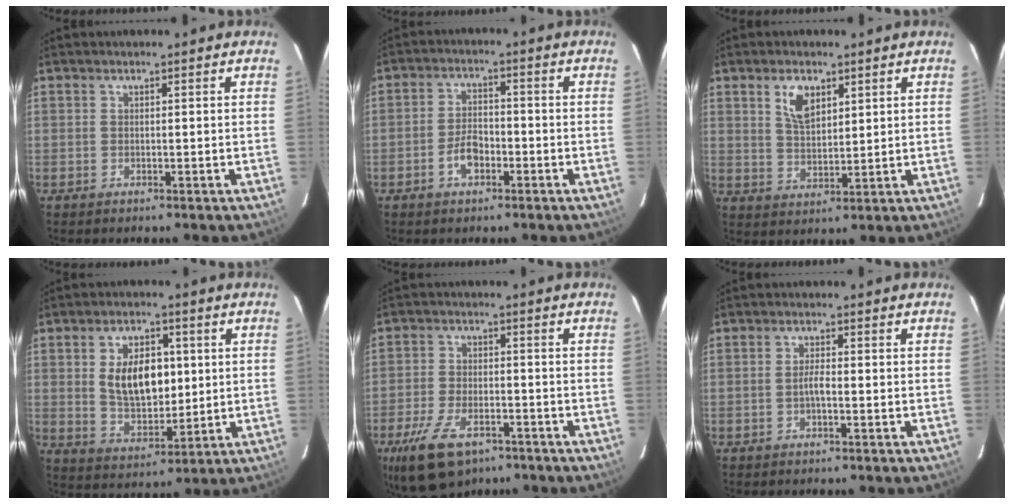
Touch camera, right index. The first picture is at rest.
{"total": 4.1, "force": [-2.2, 2.4, 2.5], "torque": [-0.053, 0.006, -0.037]}
{"total": 6.1, "force": [3.1, 3.2, 4.2], "torque": [-0.075, 0.005, 0.061]}
{"total": 11.4, "force": [1.8, 6.6, 9.1], "torque": [-0.163, 0.005, 0.044]}
{"total": 11.5, "force": [-7.3, 5.6, 6.8], "torque": [-0.157, -0.019, -0.127]}
{"total": 1.9, "force": [-0.7, 0.3, 1.7], "torque": [-0.033, 0.004, -0.016]}